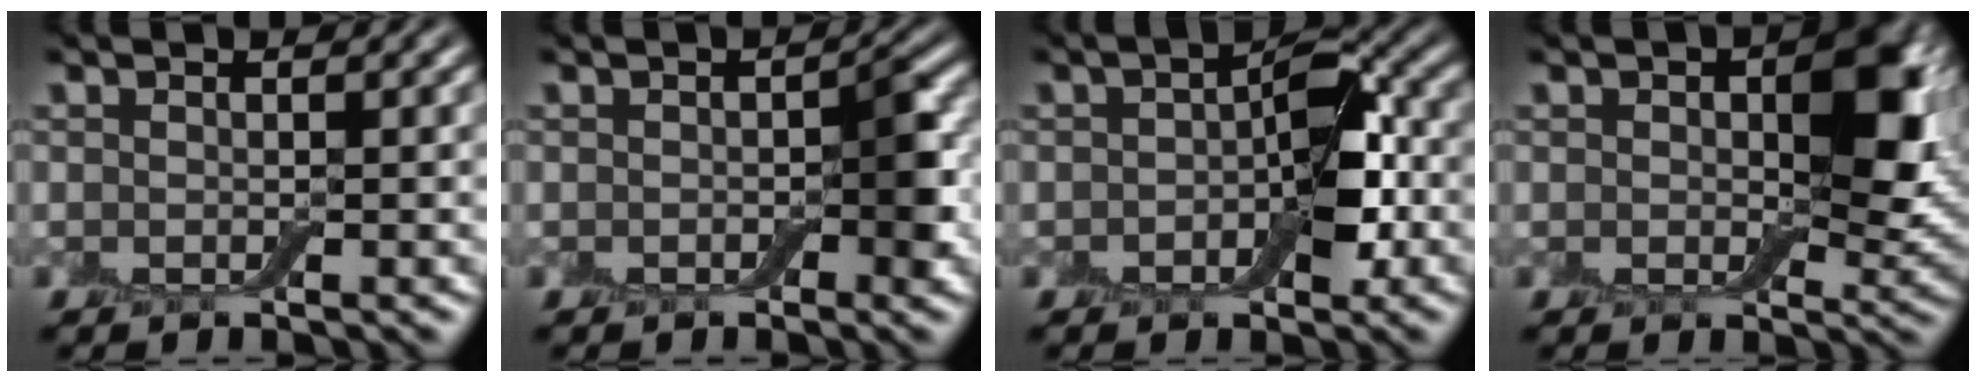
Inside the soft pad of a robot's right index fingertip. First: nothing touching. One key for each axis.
{"total": 2.5, "fx": -0.4, "fy": 1.5, "fz": 2.0, "tx": -0.023, "ty": 0.001, "tz": -0.008}
{"total": 5.3, "fx": -0.5, "fy": 2.9, "fz": 4.3, "tx": -0.059, "ty": 0.005, "tz": -0.014}
{"total": 6.4, "fx": 1.3, "fy": 3.6, "fz": 5.2, "tx": -0.068, "ty": -0.001, "tz": 0.021}